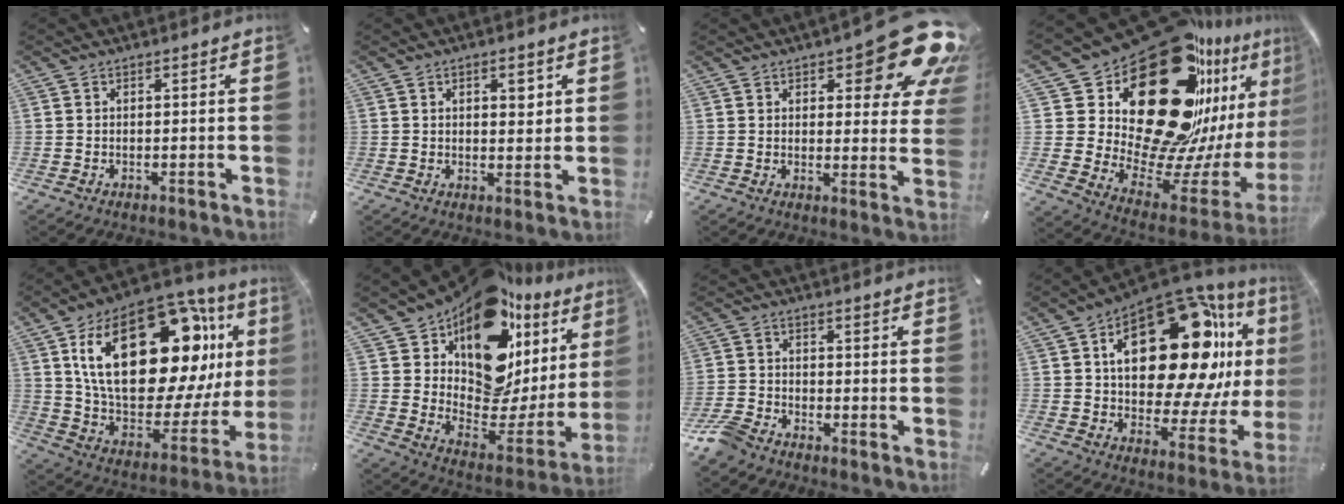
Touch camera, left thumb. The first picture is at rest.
{"total": 3.8, "force": [1.5, 2.2, 2.6], "torque": [-0.024, -0.006, 0.016]}
{"total": 16.6, "force": [10.3, 6.0, 11.5], "torque": [-0.143, -0.080, 0.172]}
{"total": 39.2, "force": [19.9, 21.3, 26.2], "torque": [-0.356, -0.233, 0.418]}
{"total": 33.5, "force": [10.9, 17.7, 26.2], "torque": [-0.473, -0.074, 0.196]}
{"total": 17.1, "force": [12.1, 9.1, 8.0], "torque": [-0.116, -0.132, 0.208]}
{"total": 5.8, "force": [-4.8, 2.5, 2.0], "torque": [-0.065, 0.011, -0.100]}
{"total": 29.5, "force": [9.4, 14.8, 23.7], "torque": [-0.376, -0.062, 0.159]}